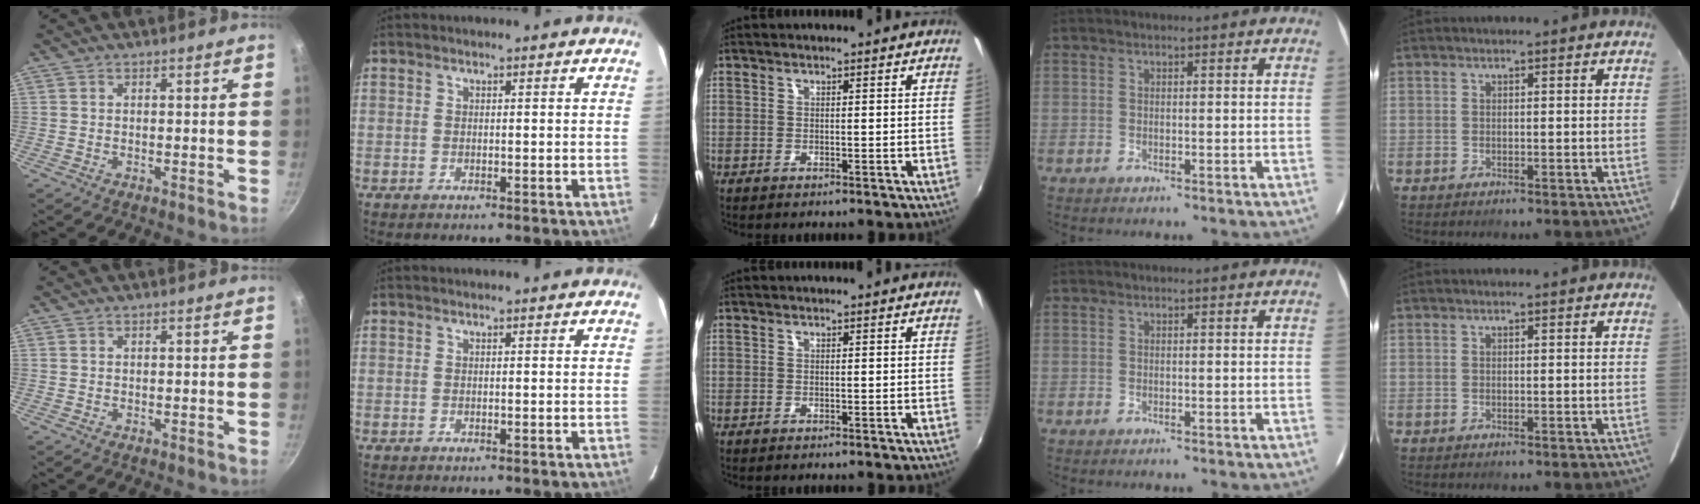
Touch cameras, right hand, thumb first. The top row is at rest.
{}